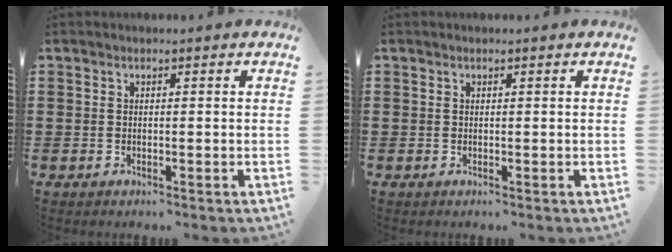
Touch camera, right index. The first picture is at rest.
{"total": 0.0}